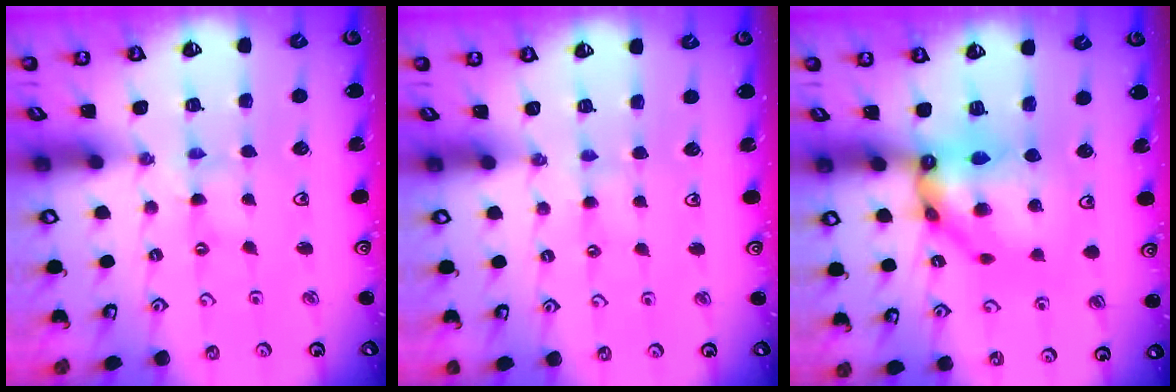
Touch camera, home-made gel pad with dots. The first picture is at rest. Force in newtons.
{"total": 2.1, "press": 2.1, "slide": 0.4}
{"total": 12.9, "press": 12.8, "slide": 1.2}